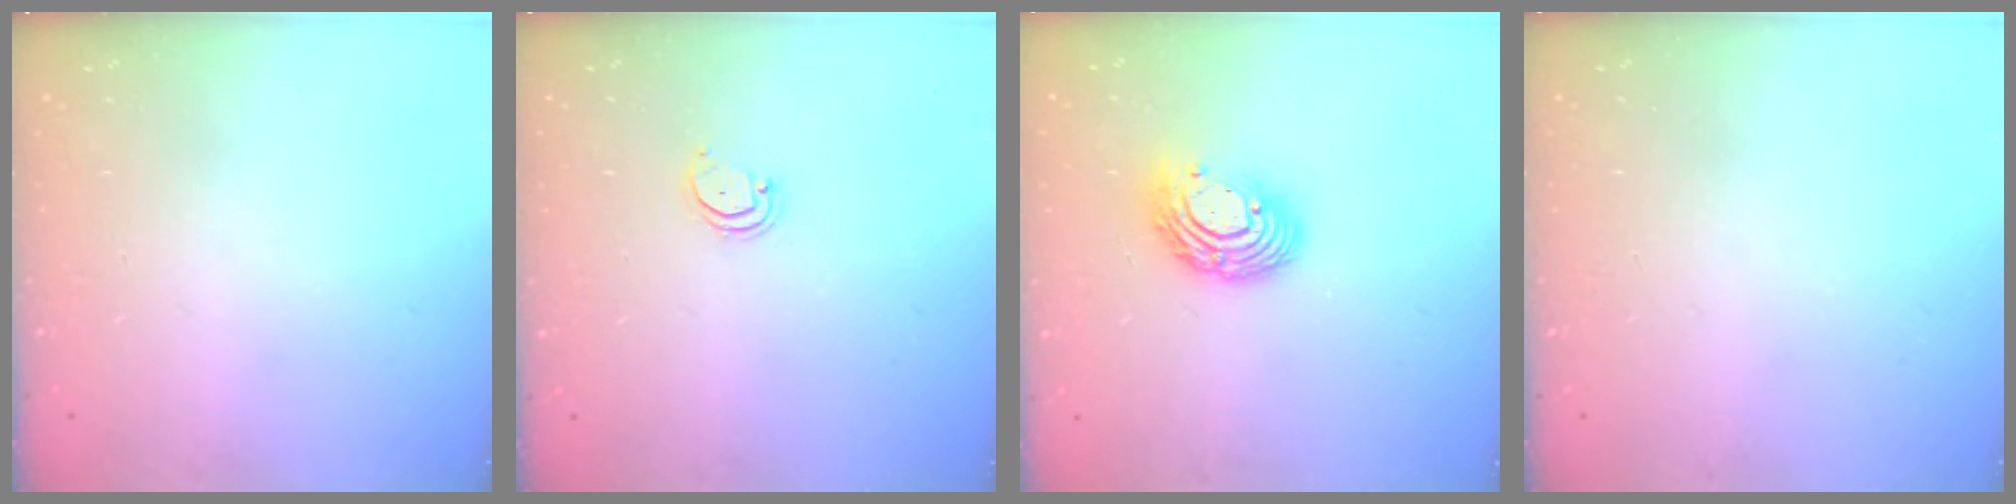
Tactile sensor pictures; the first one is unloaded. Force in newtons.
{"total": 2.6, "press": 2.6, "slide": 0.2}
{"total": 11.3, "press": 11.2, "slide": 1.1}
{"total": 0.0}